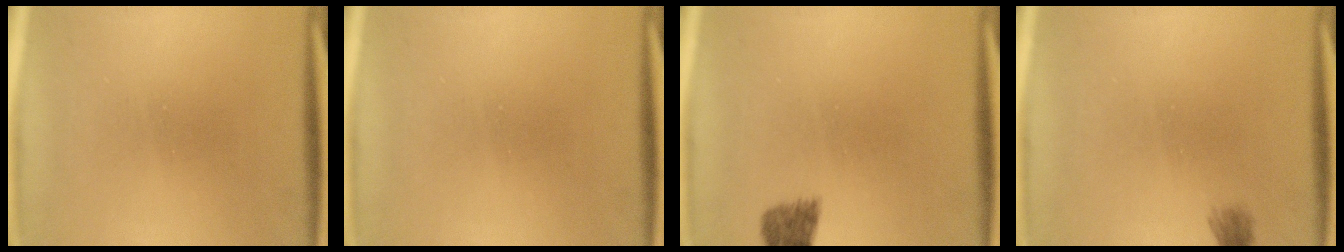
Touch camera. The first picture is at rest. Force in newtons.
{"total": 0.0}
{"total": 1.9}
{"total": 1.9}